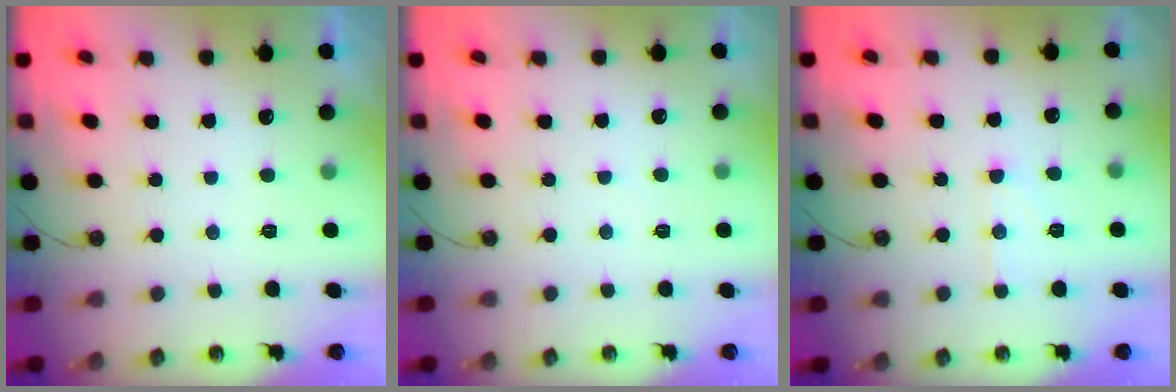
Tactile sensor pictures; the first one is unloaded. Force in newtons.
{"total": 2.0, "press": 2.0, "slide": 0.4}
{"total": 6.4, "press": 6.4, "slide": 0.5}